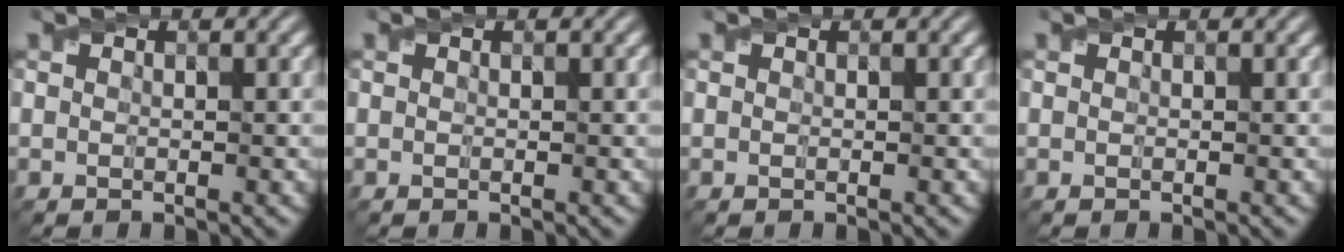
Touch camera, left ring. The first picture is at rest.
{"total": 0.0}
{"total": 0.0}
{"total": 0.0}